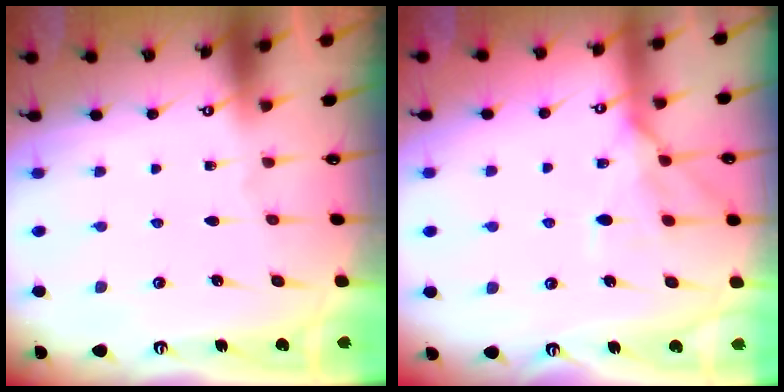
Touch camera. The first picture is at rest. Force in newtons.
{"total": 12.9, "press": 12.9, "slide": 1.0}